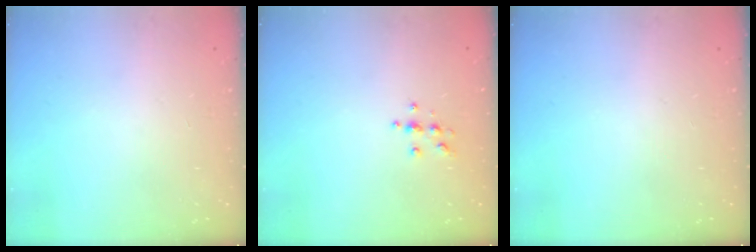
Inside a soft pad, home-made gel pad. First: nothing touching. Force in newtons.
{"total": 4.5, "press": 4.4, "slide": 0.6}
{"total": 0.0}